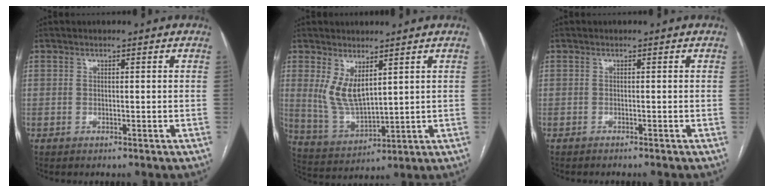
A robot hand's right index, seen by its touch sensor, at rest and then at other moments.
{"total": 6.9, "force": [3.2, 2.6, 5.6], "torque": [-0.121, -0.012, 0.078]}
{"total": 1.8, "force": [-1.7, 0.0, 0.7], "torque": [-0.009, -0.001, -0.022]}